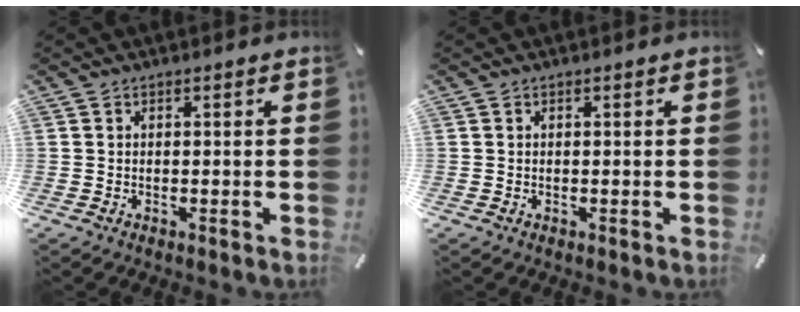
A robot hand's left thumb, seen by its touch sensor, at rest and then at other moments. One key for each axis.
{"total": 0.0}